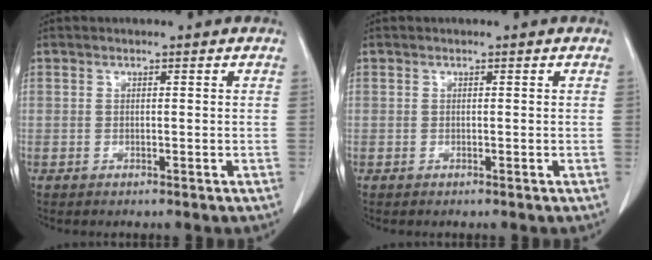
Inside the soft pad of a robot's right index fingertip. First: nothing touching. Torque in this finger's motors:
{"motor_torque": [-0.02, 0.02, -0.01, 0.01]}